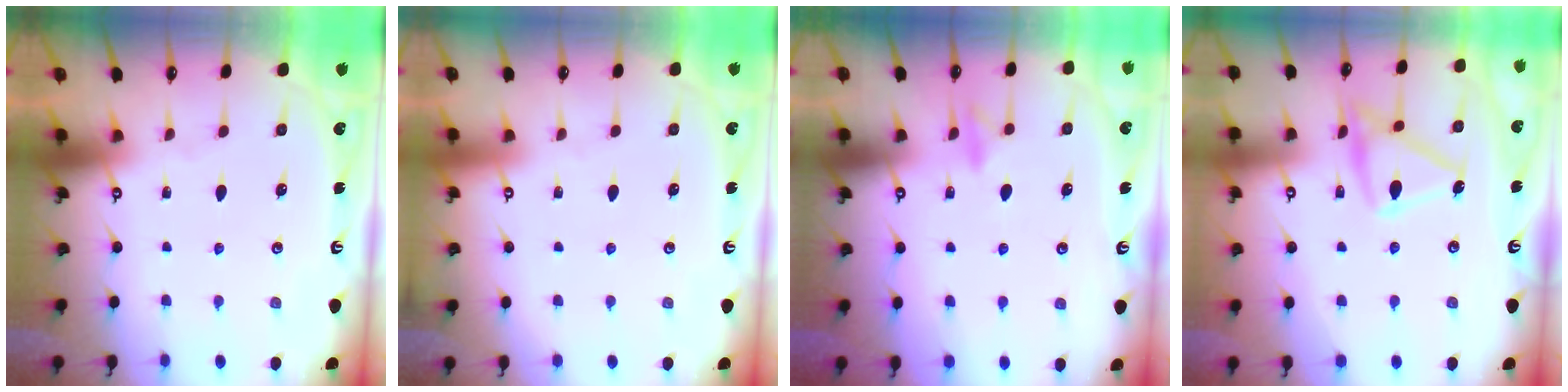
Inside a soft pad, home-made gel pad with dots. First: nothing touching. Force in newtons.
{"total": 3.9, "press": 3.9, "slide": 0.1}
{"total": 10.1, "press": 10.0, "slide": 1.4}
{"total": 16.5, "press": 16.5, "slide": 1.1}